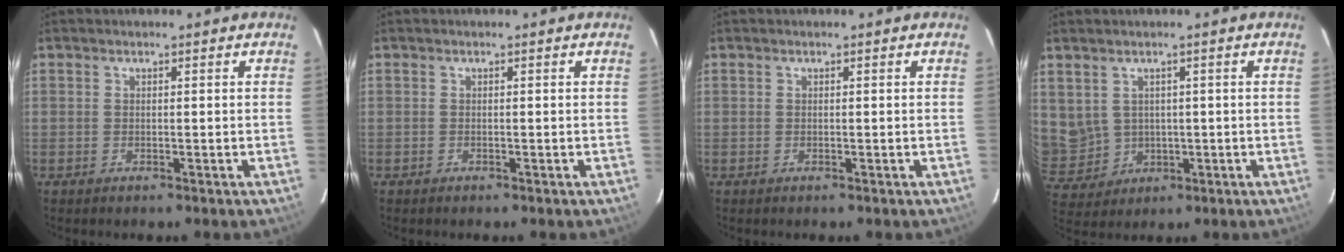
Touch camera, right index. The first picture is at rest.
{"total": 0.0}
{"total": 0.0}
{"total": 7.8, "force": [2.0, 7.0, 2.8], "torque": [-0.069, 0.004, 0.069]}